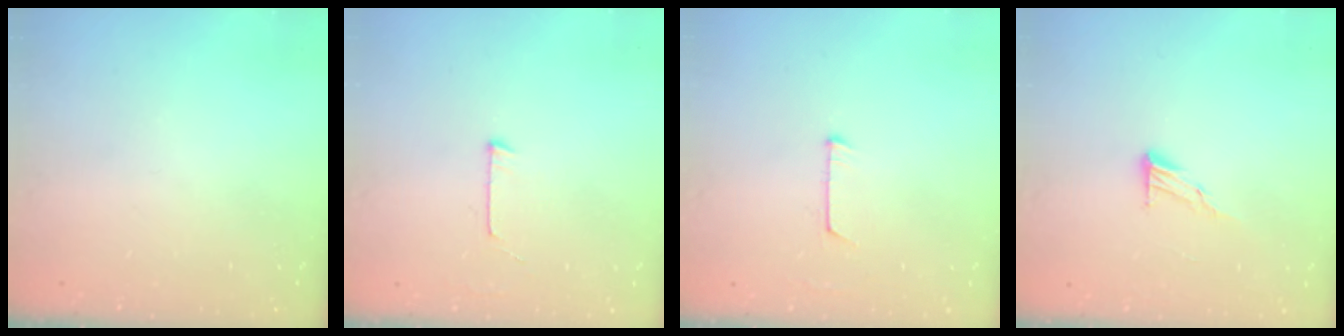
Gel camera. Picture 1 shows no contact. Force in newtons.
{"total": 3.7, "press": 3.6, "slide": 0.4}
{"total": 5.3, "press": 5.3, "slide": 0.4}
{"total": 6.7, "press": 6.7, "slide": 0.3}